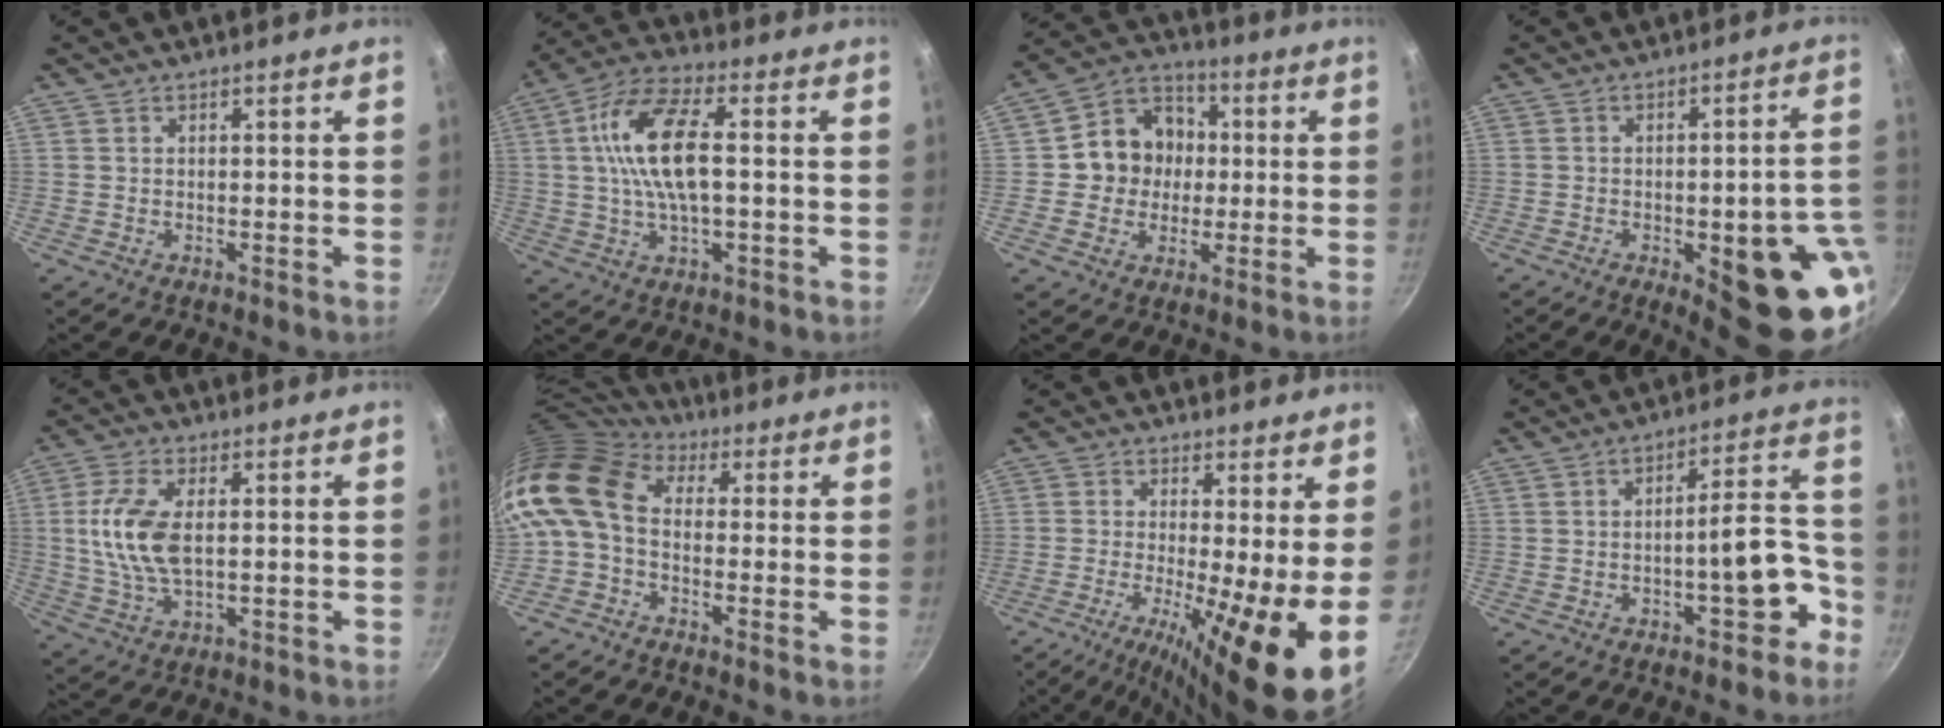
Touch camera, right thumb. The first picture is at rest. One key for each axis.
{"total": 14.3, "fx": 1.1, "fy": 6.0, "fz": 12.9, "tx": -0.246, "ty": 0.023, "tz": 0.009}
{"total": 11.6, "fx": 0.3, "fy": 10.4, "fz": 5.0, "tx": -0.039, "ty": 0.023, "tz": -0.012}
{"total": 20.5, "fx": -6.0, "fy": 7.0, "fz": 18.3, "tx": -0.160, "ty": 0.014, "tz": -0.070}
{"total": 10.6, "fx": 1.0, "fy": 5.3, "fz": 9.1, "tx": -0.186, "ty": 0.000, "tz": 0.020}
{"total": 11.9, "fx": -0.1, "fy": 8.2, "fz": 8.6, "tx": -0.169, "ty": 0.025, "tz": -0.023}
{"total": 14.2, "fx": -1.7, "fy": 2.6, "fz": 13.9, "tx": -0.216, "ty": -0.020, "tz": -0.032}
{"total": 10.2, "fx": -4.7, "fy": 3.8, "fz": 8.2, "tx": -0.071, "ty": 0.066, "tz": -0.059}